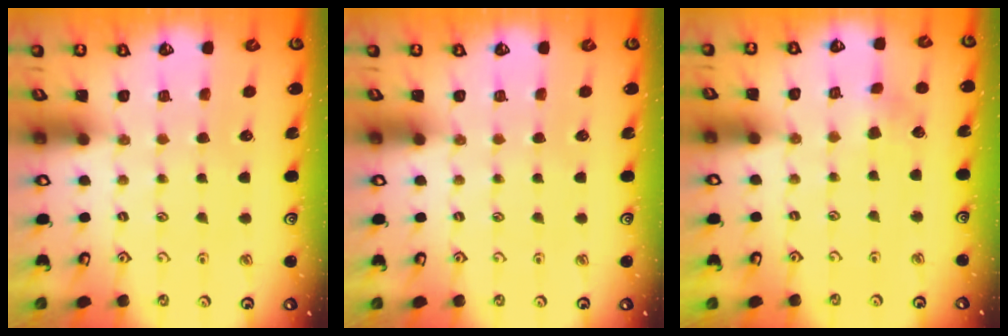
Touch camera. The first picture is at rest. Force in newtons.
{"total": 0.0}
{"total": 3.4, "press": 3.3, "slide": 0.4}